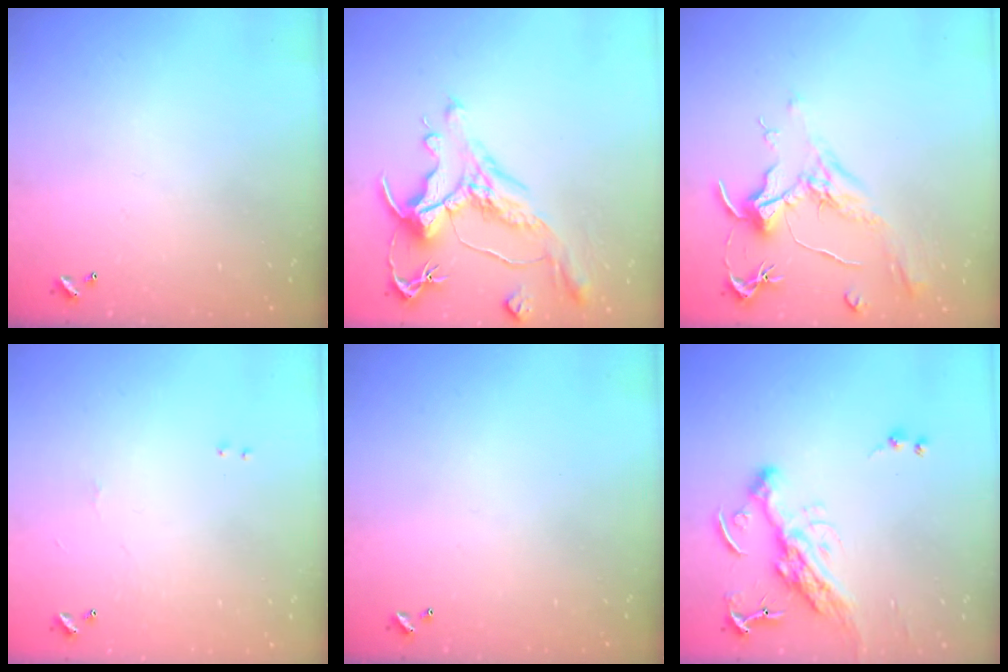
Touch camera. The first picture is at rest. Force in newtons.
{"total": 2.2, "press": 1.7, "slide": 1.4}
{"total": 2.1, "press": 2.0, "slide": 0.8}
{"total": 1.8, "press": 1.8, "slide": 0.6}
{"total": 0.0}
{"total": 12.7, "press": 12.6, "slide": 1.7}